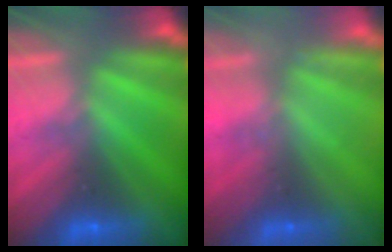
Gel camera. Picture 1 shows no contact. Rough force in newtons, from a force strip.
{"total": 2.1}